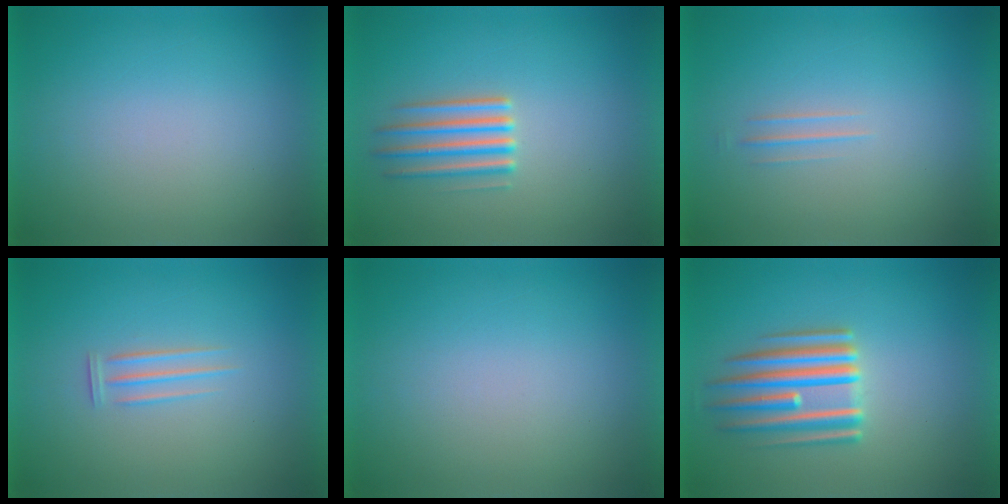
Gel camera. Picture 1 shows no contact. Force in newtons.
{"total": 2.4}
{"total": 1.3}
{"total": 1.3}
{"total": 1.0}
{"total": 5.5}